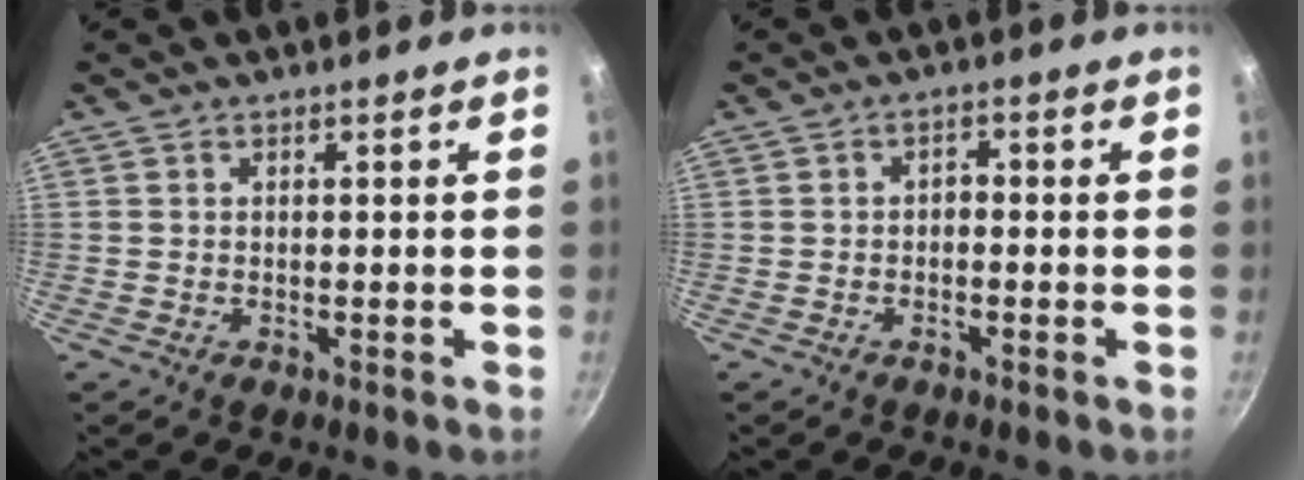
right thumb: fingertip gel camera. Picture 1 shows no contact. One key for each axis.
{"total": 1.8, "fx": -0.6, "fy": 1.2, "fz": 1.2, "tx": -0.017, "ty": 0.012, "tz": -0.011}